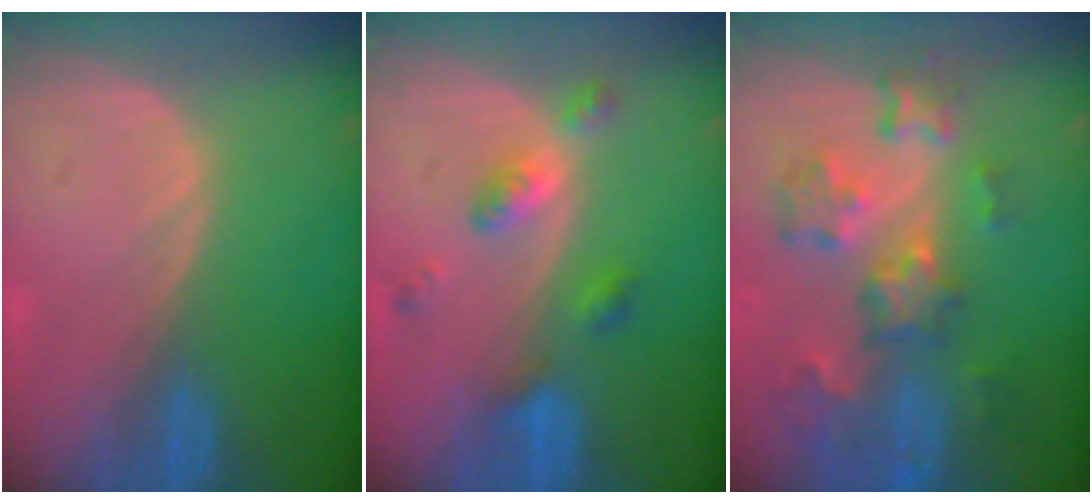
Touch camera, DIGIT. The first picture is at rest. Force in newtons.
{"total": 5.2, "press": 4.7, "slide": 2.3}
{"total": 9.2, "press": 8.1, "slide": 4.5}